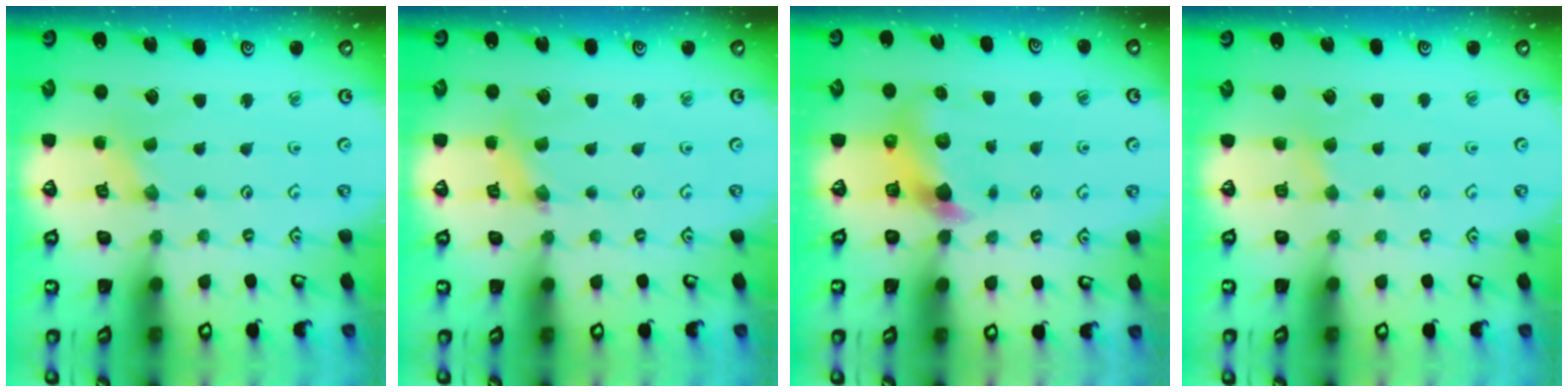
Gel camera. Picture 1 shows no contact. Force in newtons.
{"total": 1.7, "press": 1.7, "slide": 0.3}
{"total": 5.4, "press": 5.4, "slide": 0.5}
{"total": 2.1, "press": 2.1, "slide": 0.3}